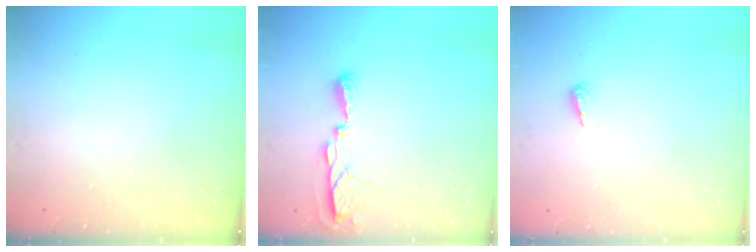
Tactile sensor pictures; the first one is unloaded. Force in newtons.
{"total": 5.5, "press": 5.5, "slide": 0.6}
{"total": 3.4, "press": 3.3, "slide": 0.5}